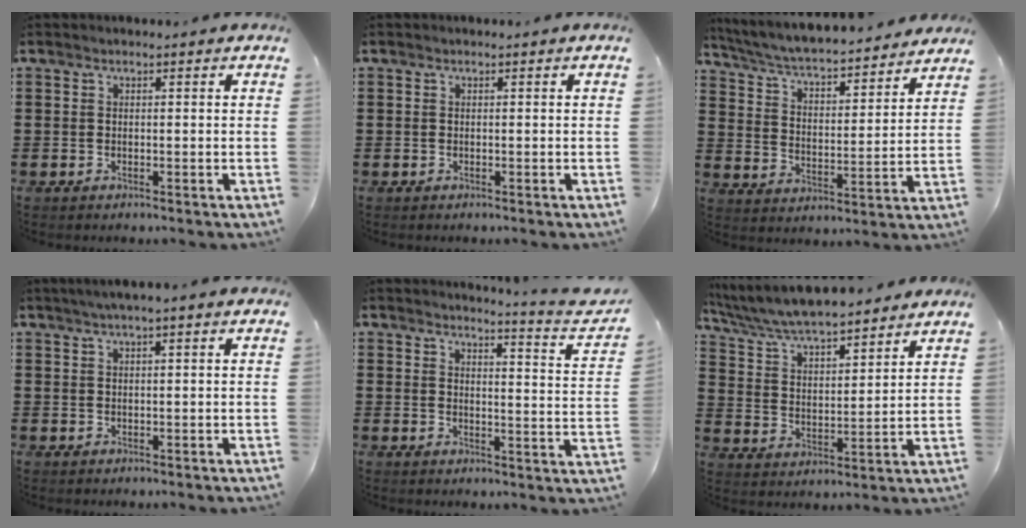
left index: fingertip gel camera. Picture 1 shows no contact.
{"total": 0.0}
{"total": 4.8, "force": [4.6, 0.0, 1.4], "torque": [-0.051, -0.039, 0.072]}
{"total": 1.6, "force": [1.0, 0.0, 1.3], "torque": [-0.025, 0.002, 0.018]}
{"total": 3.5, "force": [3.2, -0.8, 1.3], "torque": [-0.025, -0.040, 0.045]}
{"total": 6.7, "force": [6.3, 0.6, 2.0], "torque": [-0.069, -0.038, 0.108]}